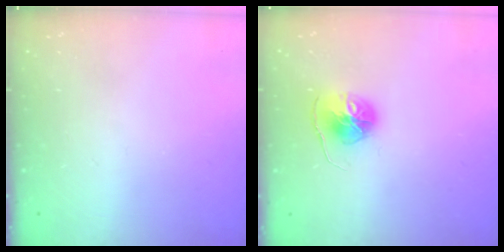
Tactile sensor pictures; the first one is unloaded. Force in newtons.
{"total": 7.7, "press": 7.6, "slide": 0.6}